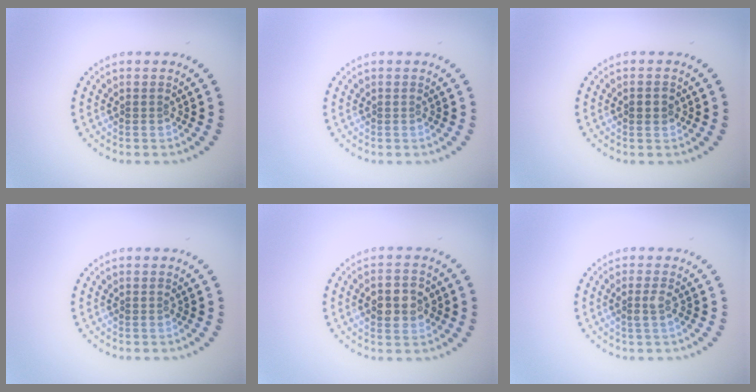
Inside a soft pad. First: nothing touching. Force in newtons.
{"total": 0.0}
{"total": 1.9, "press": 1.9, "slide": 0.1}
{"total": 0.0}
{"total": 3.9, "press": 3.9, "slide": 0.1}
{"total": 1.0, "press": 0.9, "slide": 0.4}